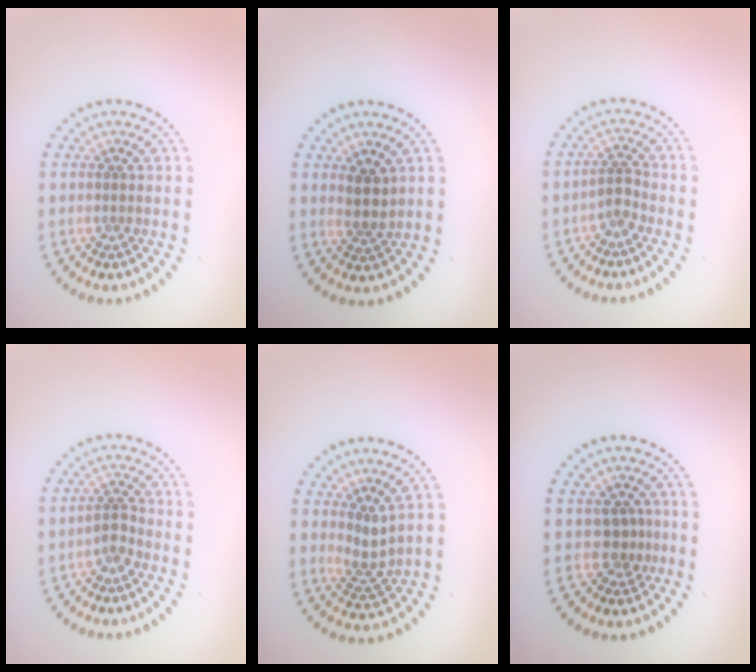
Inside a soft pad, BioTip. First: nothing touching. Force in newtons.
{"total": 2.2, "press": 1.9, "slide": 1.1}
{"total": 1.5, "press": 1.2, "slide": 1.0}
{"total": 1.5, "press": 1.2, "slide": 1.0}
{"total": 2.1, "press": 1.4, "slide": 1.5}
{"total": 1.7, "press": 1.3, "slide": 1.1}